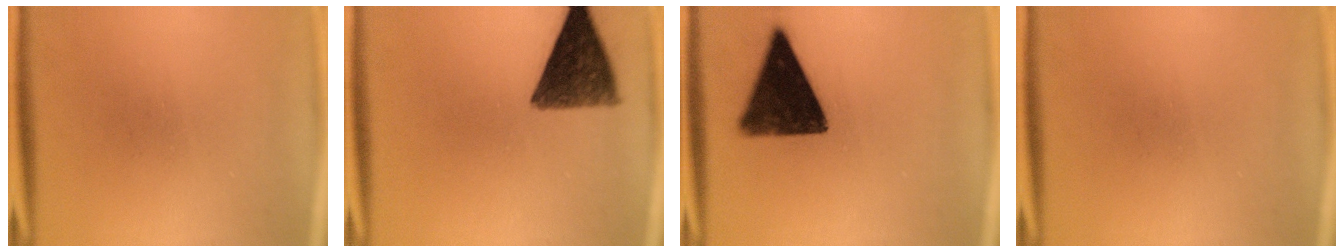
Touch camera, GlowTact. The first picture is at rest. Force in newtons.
{"total": 10.7}
{"total": 13.9}
{"total": 0.0}